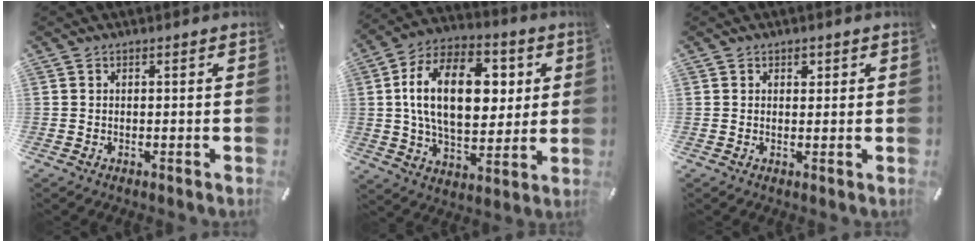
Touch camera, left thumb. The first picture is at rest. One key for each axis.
{"total": 20.9, "fx": 4.0, "fy": 12.6, "fz": 16.2, "tx": -0.287, "ty": 0.011, "tz": 0.062}
{"total": 1.4, "fx": 0.7, "fy": 1.1, "fz": 0.7, "tx": 0.001, "ty": -0.003, "tz": 0.008}